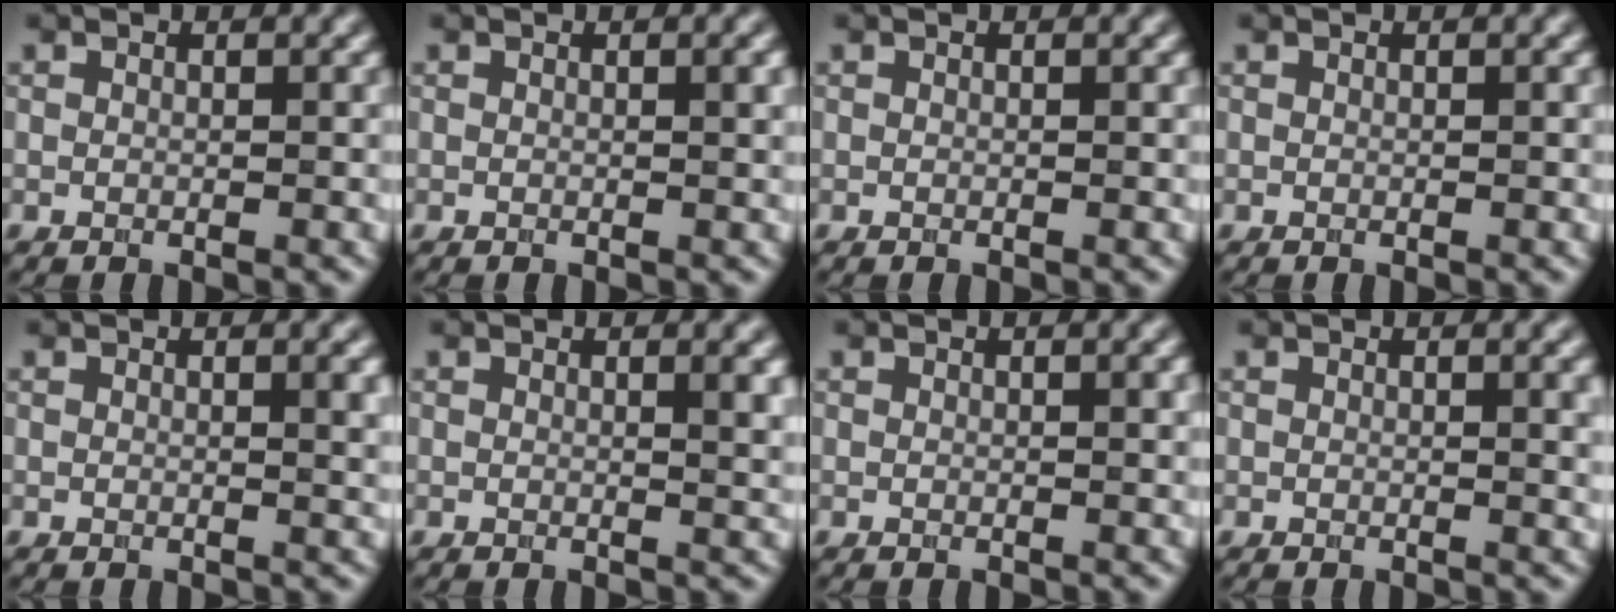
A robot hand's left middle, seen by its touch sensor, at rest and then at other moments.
{"total": 1.2, "force": [0.3, 0.3, 1.2], "torque": [-0.015, 0.002, 0.003]}
{"total": 0.0}
{"total": 0.0}
{"total": 2.1, "force": [0.5, 0.6, 1.9], "torque": [-0.016, 0.003, 0.004]}
{"total": 2.5, "force": [0.8, 0.8, 2.2], "torque": [-0.017, 0.002, 0.008]}
{"total": 0.6, "force": [0.2, 0.1, 0.5], "torque": [-0.006, 0.001, 0.001]}
{"total": 1.9, "force": [0.4, 0.5, 1.8], "torque": [-0.016, 0.001, 0.003]}